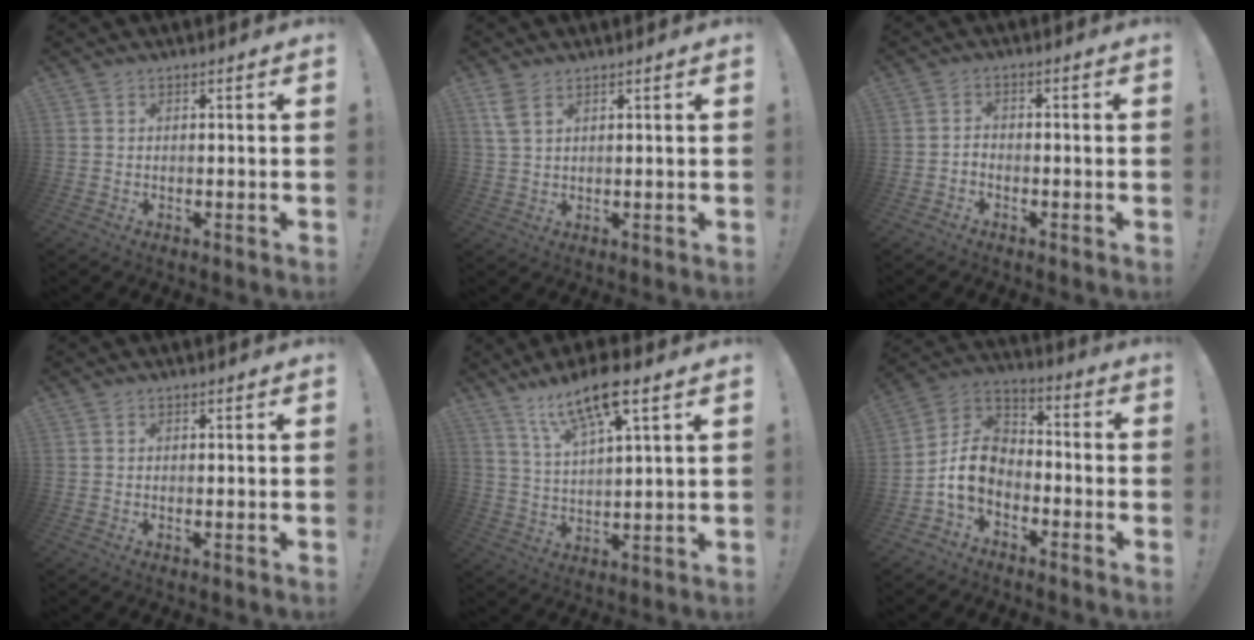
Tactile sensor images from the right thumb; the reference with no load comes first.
{"total": 4.7, "force": [2.6, 2.3, 3.2], "torque": [-0.060, -0.005, 0.052]}
{"total": 2.0, "force": [-1.6, 0.7, 0.8], "torque": [-0.016, 0.008, -0.029]}
{"total": 0.6, "force": [0.3, 0.0, 0.5], "torque": [-0.004, -0.002, 0.004]}
{"total": 13.0, "force": [8.6, 3.1, 9.2], "torque": [-0.165, -0.036, 0.145]}
{"total": 10.9, "force": [-4.3, 8.0, 6.1], "torque": [-0.118, 0.020, -0.075]}